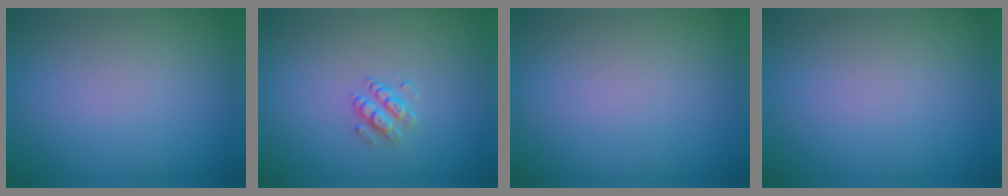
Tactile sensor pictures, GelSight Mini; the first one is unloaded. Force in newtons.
{"total": 1.5, "press": 1.1, "slide": 1.0}
{"total": 0.0}
{"total": 0.0}